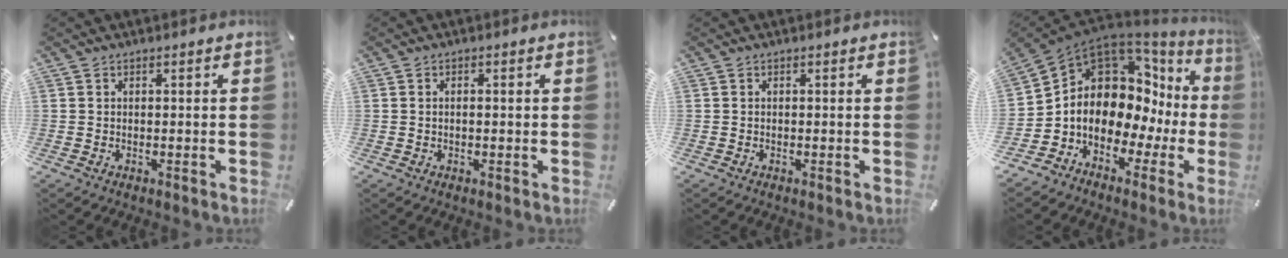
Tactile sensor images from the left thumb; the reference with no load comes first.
{"total": 1.1, "force": [-0.1, 0.5, 0.9], "torque": [-0.018, 0.003, -0.003]}
{"total": 0.0}
{"total": 11.1, "force": [2.6, 9.2, 5.7], "torque": [-0.109, -0.057, 0.044]}